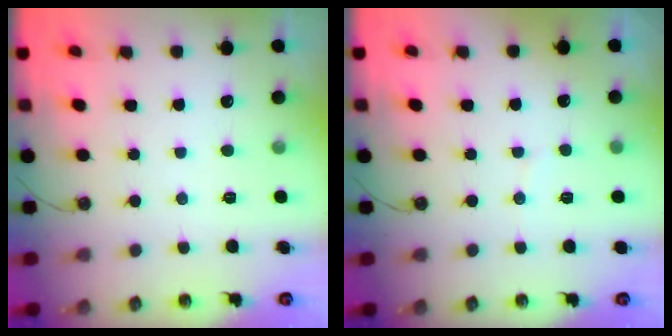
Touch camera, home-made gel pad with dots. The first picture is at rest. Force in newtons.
{"total": 2.6, "press": 2.6, "slide": 0.4}